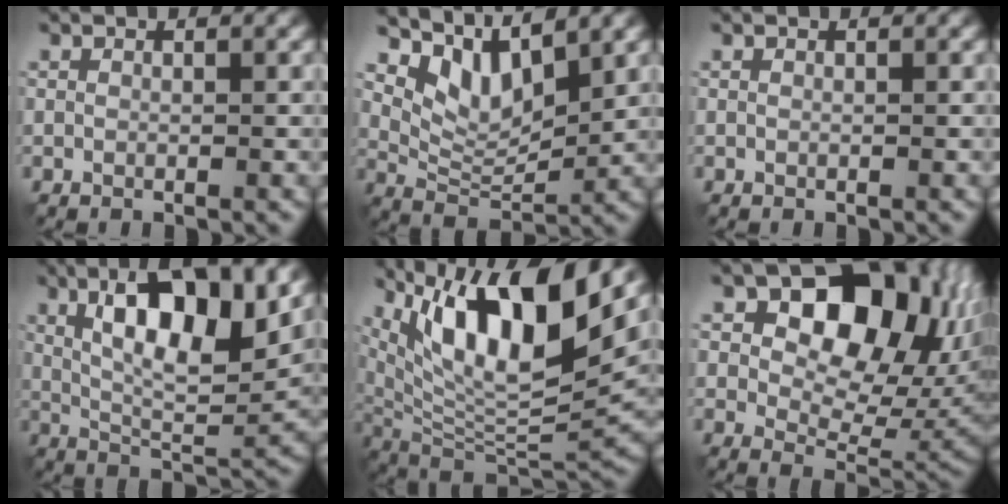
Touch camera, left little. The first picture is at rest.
{"total": 5.4, "force": [3.4, 2.2, 3.5], "torque": [-0.067, -0.009, 0.061]}
{"total": 0.0}
{"total": 10.7, "force": [3.6, 3.8, 9.4], "torque": [-0.150, 0.001, 0.059]}
{"total": 14.2, "force": [6.3, 4.7, 11.8], "torque": [-0.204, 0.013, 0.110]}
{"total": 12.4, "force": [3.7, 7.7, 9.0], "torque": [-0.124, 0.001, 0.057]}